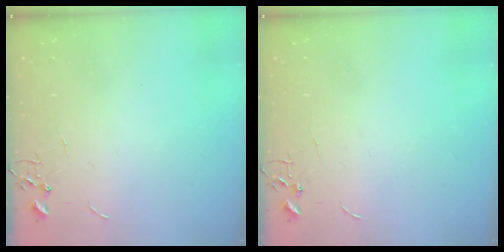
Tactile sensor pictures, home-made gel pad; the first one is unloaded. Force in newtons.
{"total": 0.0}